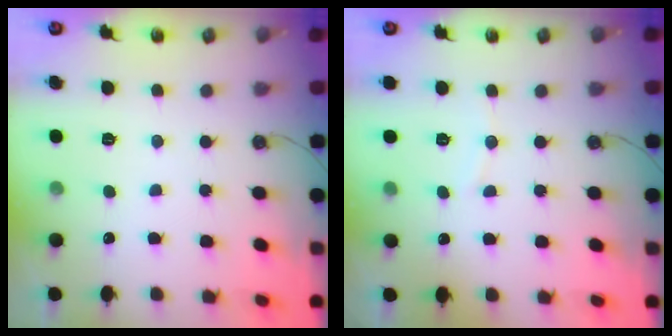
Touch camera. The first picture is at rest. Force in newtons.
{"total": 3.7, "press": 3.6, "slide": 0.4}